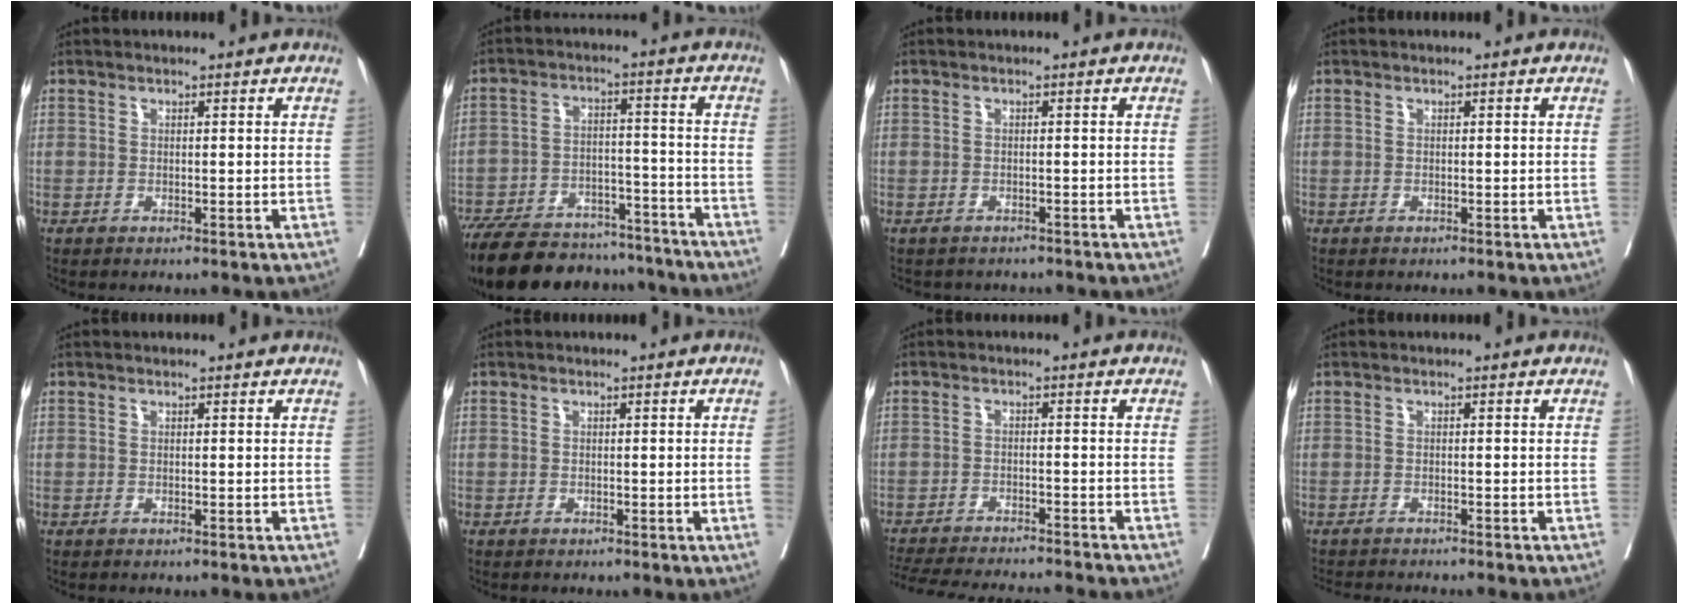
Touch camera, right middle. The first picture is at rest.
{"total": 21.9, "force": [-19.2, 7.3, 7.7], "torque": [-0.159, -0.002, -0.278]}
{"total": 3.5, "force": [-3.2, 1.2, 0.4], "torque": [-0.002, -0.001, -0.042]}
{"total": 0.0}
{"total": 0.0}
{"total": 0.9, "force": [-0.2, -0.1, 0.8], "torque": [-0.015, -0.002, -0.003]}
{"total": 15.6, "force": [-14.6, 1.1, 5.4], "torque": [-0.105, -0.022, -0.210]}
{"total": 3.6, "force": [-3.5, -0.4, 0.6], "torque": [-0.002, -0.014, -0.057]}